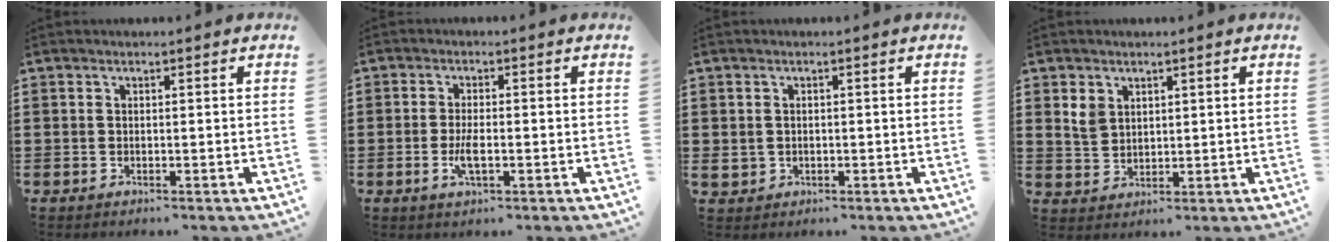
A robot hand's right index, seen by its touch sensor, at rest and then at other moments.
{"total": 3.5, "force": [-1.0, 1.0, 3.2], "torque": [-0.068, -0.005, -0.020]}
{"total": 1.2, "force": [0.1, 1.1, 0.4], "torque": [-0.011, 0.007, 0.001]}
{"total": 3.2, "force": [1.8, 2.4, 1.1], "torque": [-0.031, 0.010, 0.033]}